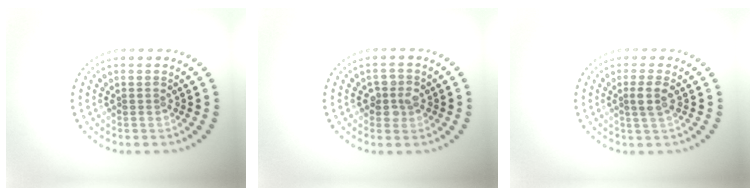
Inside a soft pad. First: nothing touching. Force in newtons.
{"total": 2.2, "press": 2.1, "slide": 0.7}
{"total": 1.8, "press": 1.5, "slide": 1.0}